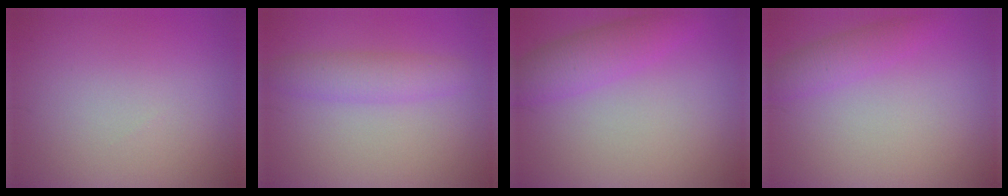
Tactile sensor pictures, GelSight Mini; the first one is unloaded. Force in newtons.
{"total": 2.9, "press": 2.9, "slide": 0.1}
{"total": 3.6, "press": 3.6, "slide": 0.1}
{"total": 2.2, "press": 2.2, "slide": 0.2}